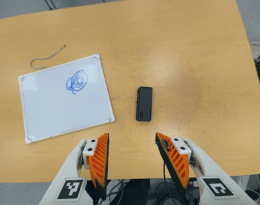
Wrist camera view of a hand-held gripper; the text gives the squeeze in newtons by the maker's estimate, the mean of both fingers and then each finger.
{"total": 0.0}